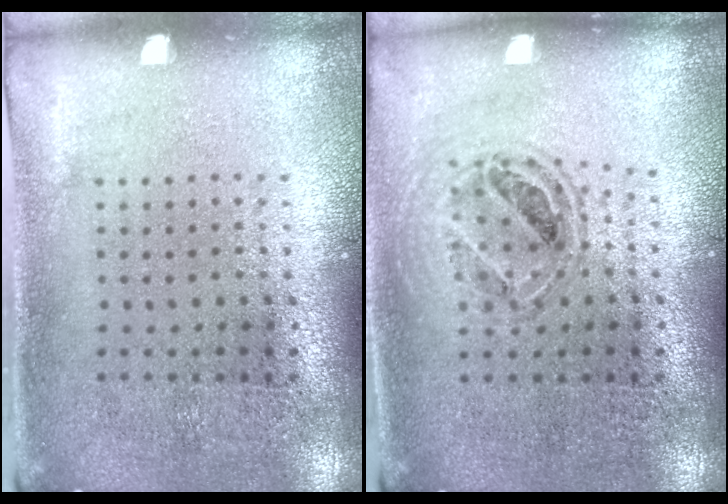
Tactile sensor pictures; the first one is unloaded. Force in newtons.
{"total": 0.8, "press": 0.8, "slide": 0.1}